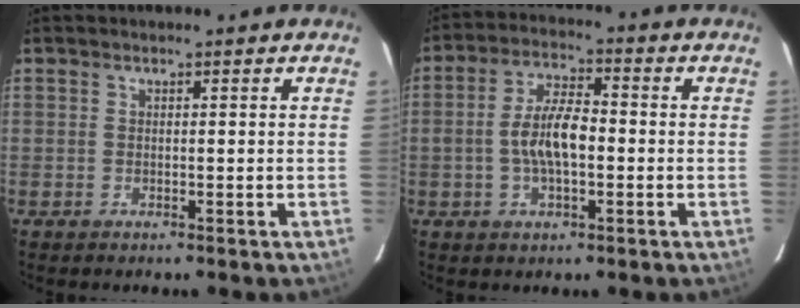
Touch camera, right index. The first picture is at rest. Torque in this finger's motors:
{"motor_torque": [0.62, -0.39, 0.61, 0.17]}